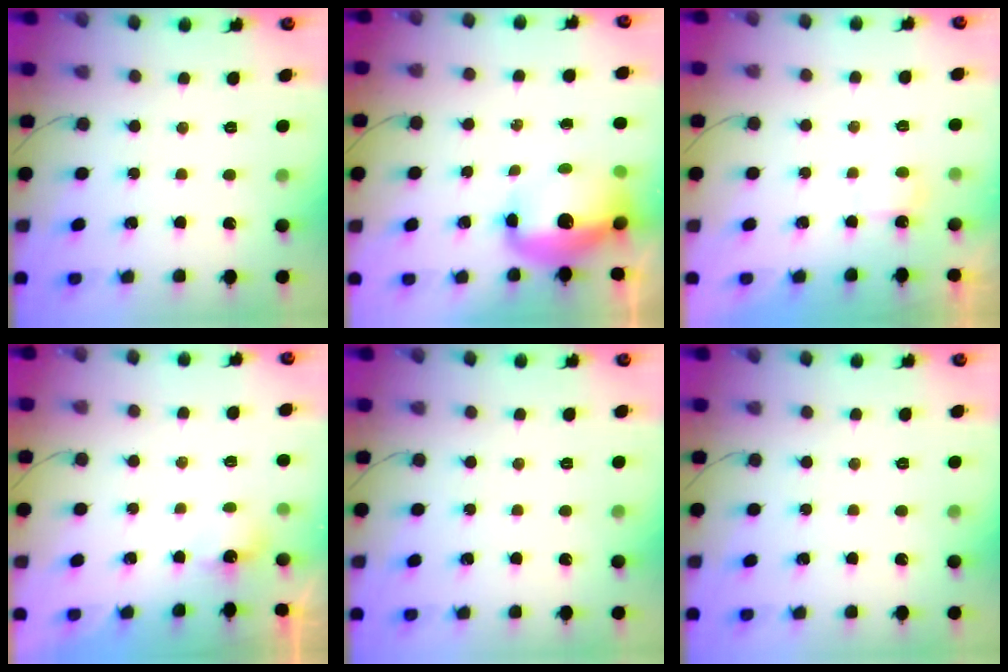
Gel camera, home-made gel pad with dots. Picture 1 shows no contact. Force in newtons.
{"total": 14.1, "press": 13.8, "slide": 3.3}
{"total": 2.8, "press": 2.7, "slide": 0.7}
{"total": 2.7, "press": 2.6, "slide": 0.6}
{"total": 0.0}
{"total": 0.0}